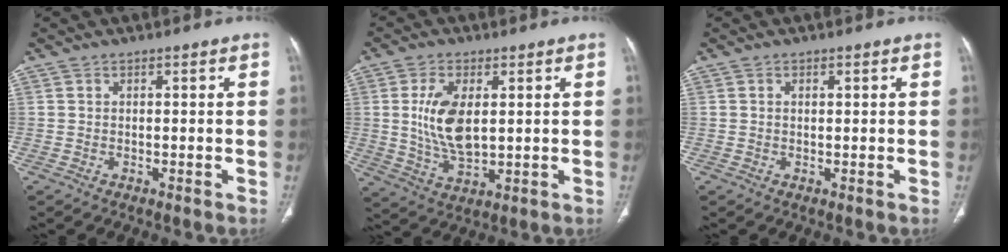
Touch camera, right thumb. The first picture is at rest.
{"total": 10.3, "force": [1.6, 5.4, 8.7], "torque": [-0.170, -0.014, 0.038]}
{"total": 0.8, "force": [0.2, 0.4, 0.6], "torque": [-0.015, 0.001, 0.005]}